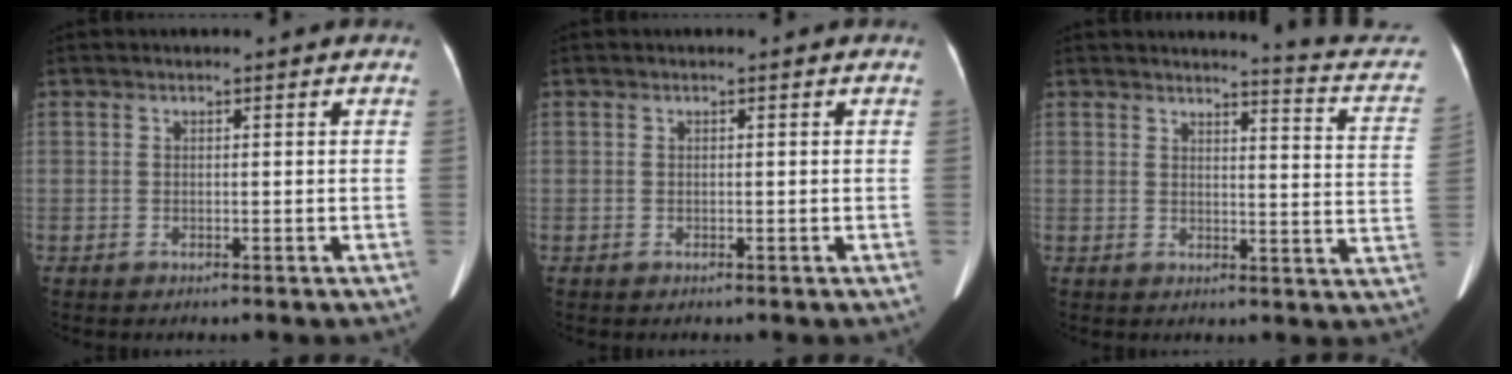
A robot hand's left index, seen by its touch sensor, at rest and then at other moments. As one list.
[{"total": 0.0}, {"total": 10.6, "force": [10.2, 0.0, 2.9], "torque": [-0.029, -0.069, 0.090]}]